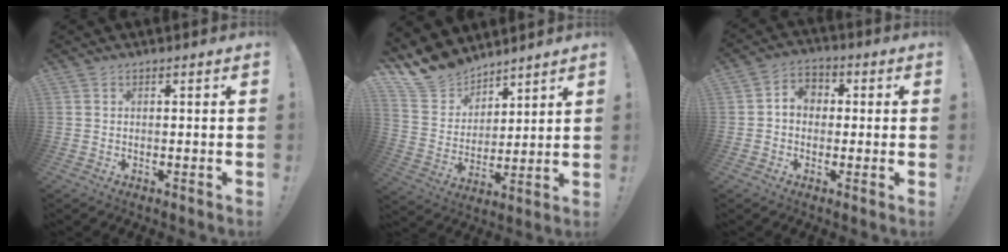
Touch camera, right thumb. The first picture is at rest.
{"total": 12.9, "force": [11.1, 6.2, 1.8], "torque": [-0.065, -0.087, 0.216]}
{"total": 5.6, "force": [-0.2, 4.6, 3.1], "torque": [-0.062, 0.019, 0.000]}